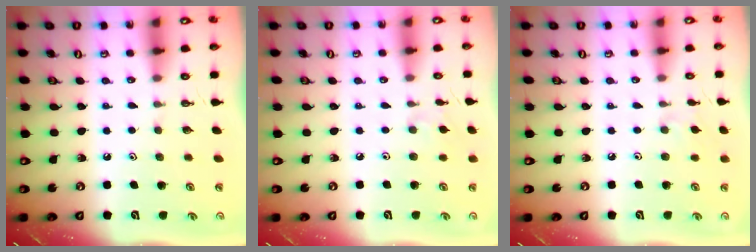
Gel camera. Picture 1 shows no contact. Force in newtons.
{"total": 2.8, "press": 2.8, "slide": 0.5}
{"total": 3.5, "press": 3.4, "slide": 0.6}